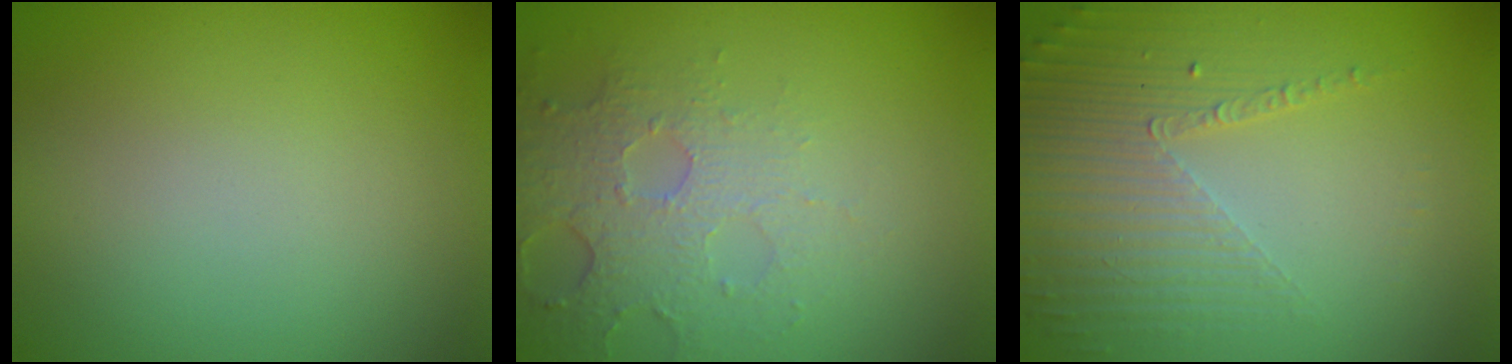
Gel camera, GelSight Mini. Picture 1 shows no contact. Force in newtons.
{"total": 4.9, "press": 3.3, "slide": 3.6}
{"total": 5.0, "press": 3.2, "slide": 3.8}